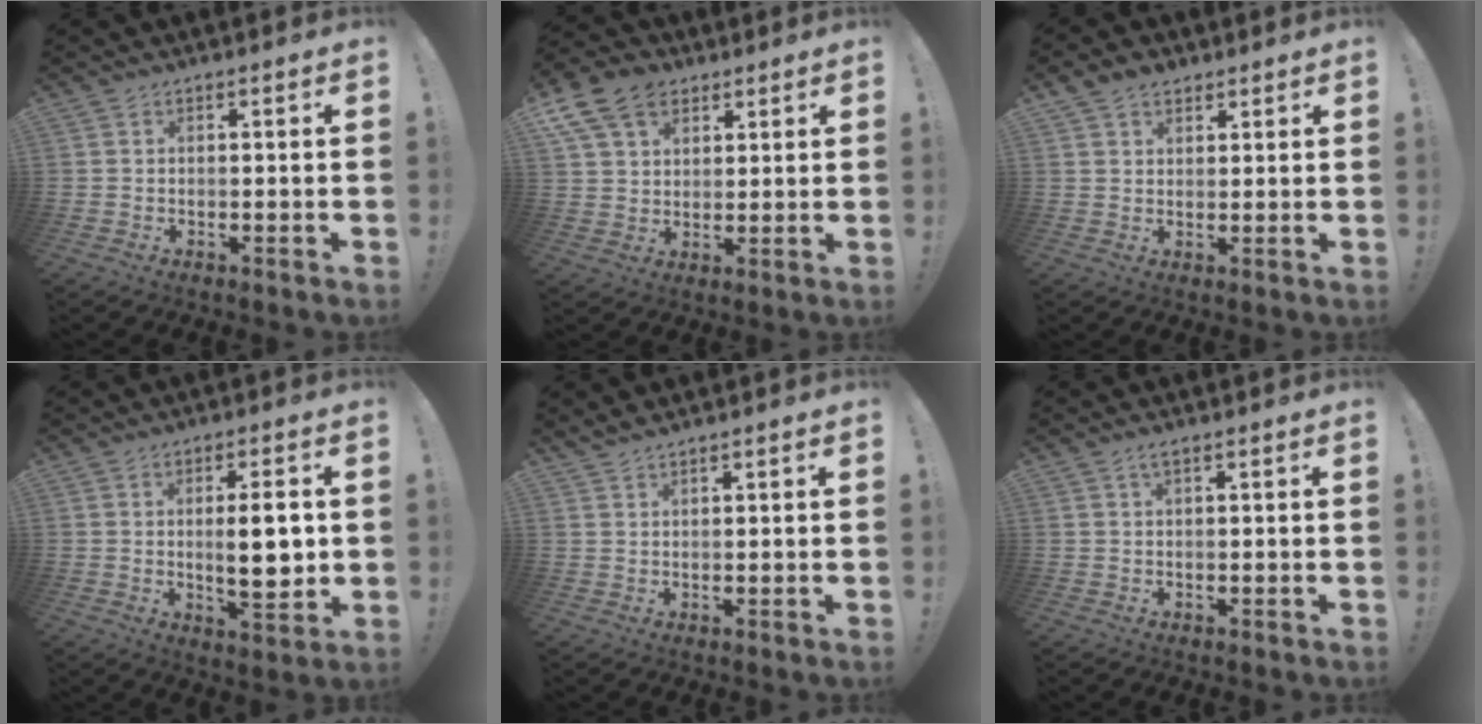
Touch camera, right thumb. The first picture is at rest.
{"total": 13.3, "force": [6.9, 9.4, 6.5], "torque": [-0.108, -0.024, 0.138]}
{"total": 4.7, "force": [3.1, 3.2, 1.5], "torque": [-0.025, -0.010, 0.058]}
{"total": 10.4, "force": [0.3, 2.9, 9.9], "torque": [-0.140, -0.011, 0.000]}
{"total": 1.7, "force": [1.6, 0.0, 0.6], "torque": [-0.014, -0.007, 0.030]}
{"total": 1.4, "force": [0.6, 0.2, 1.3], "torque": [-0.031, 0.003, 0.012]}